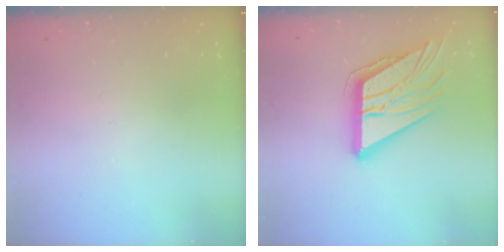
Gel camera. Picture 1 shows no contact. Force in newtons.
{"total": 17.3, "press": 17.1, "slide": 2.7}